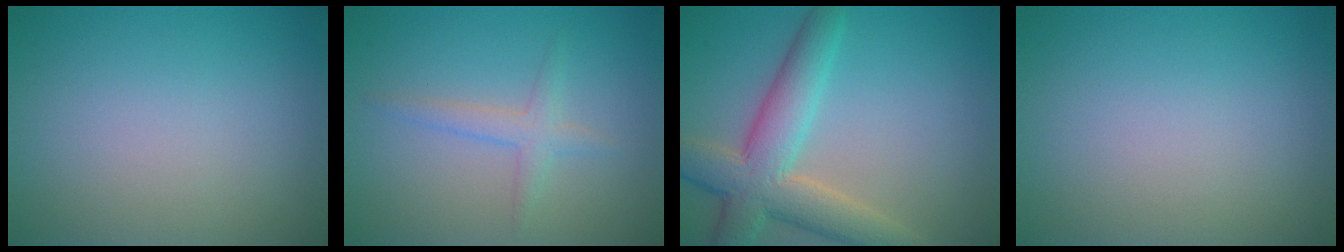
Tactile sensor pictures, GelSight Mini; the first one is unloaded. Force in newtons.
{"total": 1.9, "press": 1.9, "slide": 0.1}
{"total": 7.1, "press": 7.1, "slide": 0.4}
{"total": 0.0}